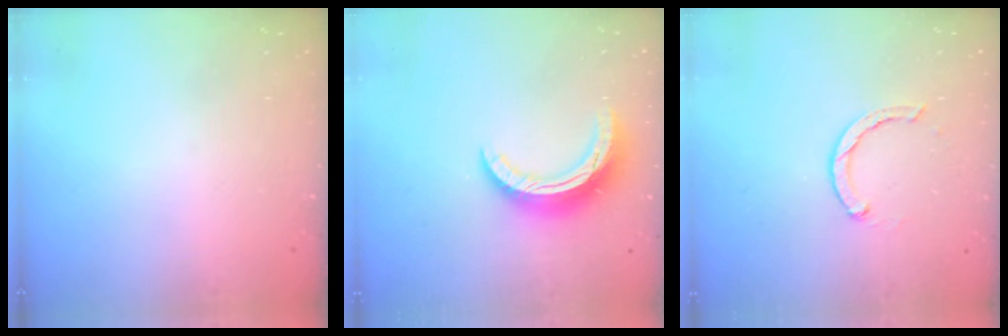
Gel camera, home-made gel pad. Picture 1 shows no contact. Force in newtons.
{"total": 11.8, "press": 11.8, "slide": 0.9}
{"total": 2.4, "press": 2.4, "slide": 0.1}